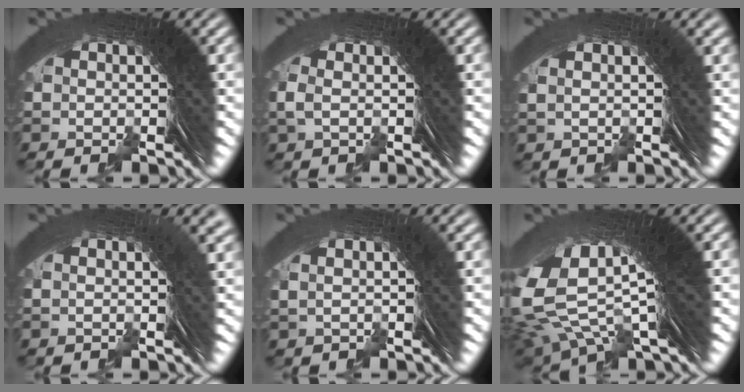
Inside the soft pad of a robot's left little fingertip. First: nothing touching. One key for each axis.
{"total": 1.3, "fx": 0.1, "fy": 0.2, "fz": 1.3, "tx": -0.022, "ty": 0.002, "tz": 0.002}
{"total": 1.4, "fx": 0.7, "fy": 0.1, "fz": 1.3, "tx": -0.005, "ty": 0.012, "tz": 0.009}
{"total": 3.5, "fx": 1.2, "fy": 1.1, "fz": 3.0, "tx": -0.005, "ty": 0.025, "tz": 0.005}
{"total": 1.7, "fx": 0.8, "fy": 0.3, "fz": 1.5, "tx": -0.010, "ty": 0.010, "tz": 0.013}
{"total": 12.4, "fx": 4.6, "fy": 6.7, "fz": 9.4, "tx": -0.194, "ty": 0.005, "tz": 0.071}